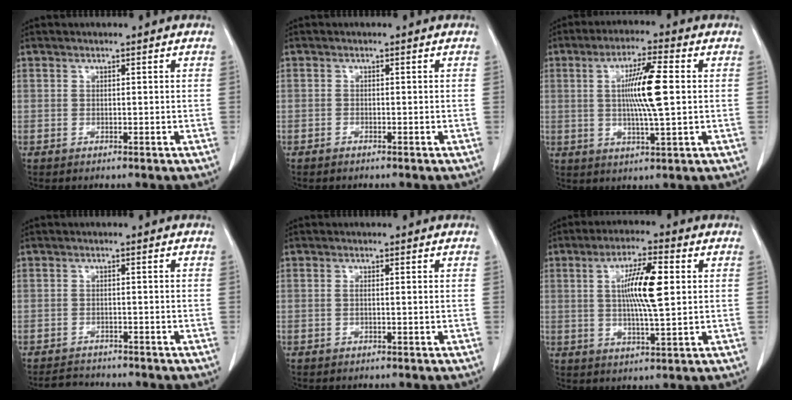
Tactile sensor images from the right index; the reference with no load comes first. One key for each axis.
{"total": 0.5, "fx": -0.5, "fy": 0.1, "fz": 0.2, "tx": -0.007, "ty": -0.001, "tz": -0.010}
{"total": 9.5, "fx": 0.9, "fy": 0.3, "fz": 9.4, "tx": -0.172, "ty": -0.002, "tz": 0.015}
{"total": 3.4, "fx": -3.3, "fy": 0.8, "fz": 0.2, "tx": -0.005, "ty": -0.009, "tz": -0.054}
{"total": 0.9, "fx": 0.1, "fy": 0.1, "fz": 0.9, "tx": -0.018, "ty": 0.001, "tz": 0.004}
{"total": 9.6, "fx": 1.6, "fy": 1.0, "fz": 9.4, "tx": -0.172, "ty": 0.001, "tz": 0.028}